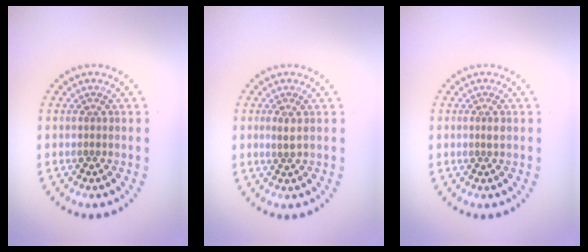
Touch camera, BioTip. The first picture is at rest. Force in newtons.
{"total": 1.0, "press": 0.9, "slide": 0.4}
{"total": 0.6, "press": 0.4, "slide": 0.5}